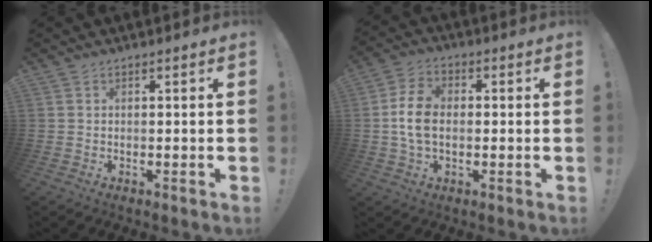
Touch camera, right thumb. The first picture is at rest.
{"total": 9.2, "force": [-0.7, 6.0, 6.9], "torque": [-0.129, 0.006, -0.009]}